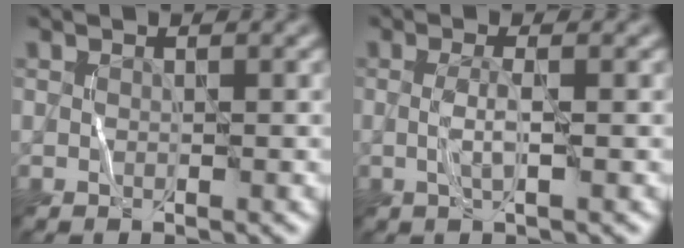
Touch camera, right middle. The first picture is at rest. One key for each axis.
{"total": 1.5, "fx": 0.0, "fy": 0.2, "fz": 1.5, "tx": -0.036, "ty": 0.004, "tz": -0.003}